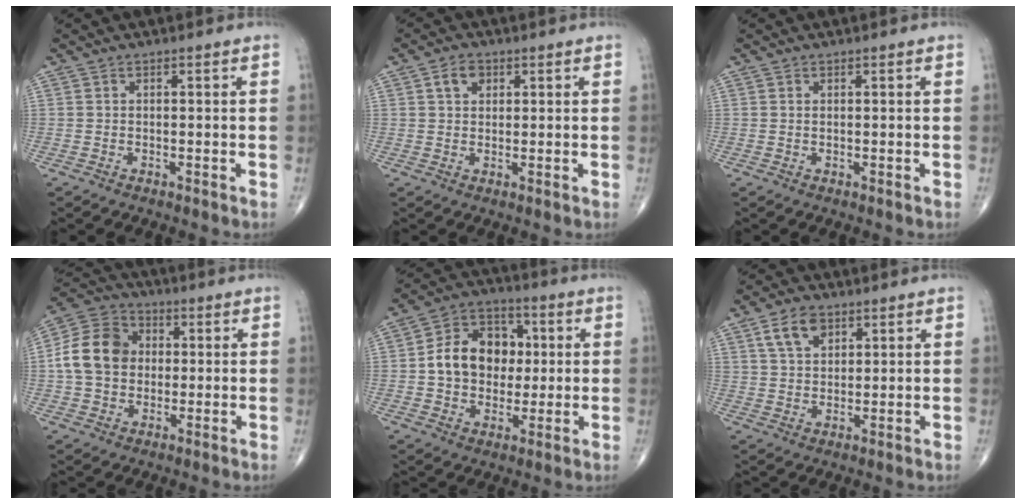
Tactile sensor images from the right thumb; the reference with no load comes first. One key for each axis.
{"total": 3.5, "fx": 1.5, "fy": 2.5, "fz": 2.0, "tx": -0.025, "ty": 0.002, "tz": 0.025}
{"total": 0.0}
{"total": 12.4, "fx": 0.8, "fy": 9.9, "fz": 7.4, "tx": -0.121, "ty": 0.023, "tz": 0.005}
{"total": 13.8, "fx": 0.8, "fy": 10.6, "fz": 8.7, "tx": -0.105, "ty": 0.022, "tz": 0.008}
{"total": 6.5, "fx": 3.4, "fy": 4.0, "fz": 3.9, "tx": -0.057, "ty": -0.011, "tz": 0.064}